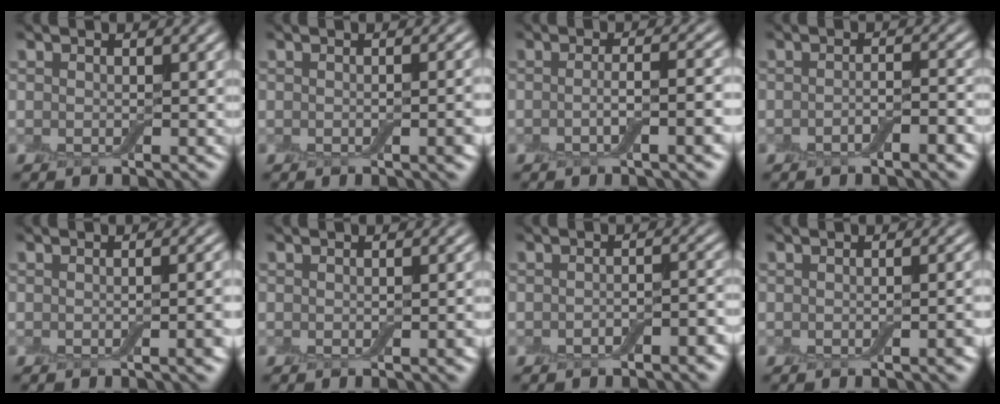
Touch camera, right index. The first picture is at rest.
{"total": 2.8, "force": [-0.5, 0.7, 2.7], "torque": [-0.026, 0.002, -0.004]}
{"total": 4.1, "force": [-0.9, 1.1, 3.8], "torque": [-0.050, 0.006, -0.018]}
{"total": 2.4, "force": [-1.1, 0.6, 2.0], "torque": [-0.030, 0.004, -0.020]}
{"total": 3.7, "force": [-0.5, 1.2, 3.4], "torque": [-0.027, 0.001, -0.004]}
{"total": 1.4, "force": [-0.2, 0.2, 1.4], "torque": [-0.018, -0.003, -0.002]}
{"total": 2.6, "force": [-1.2, 1.1, 2.0], "torque": [-0.031, 0.001, -0.017]}
{"total": 2.5, "force": [-0.4, 0.7, 2.3], "torque": [-0.021, 0.002, -0.003]}